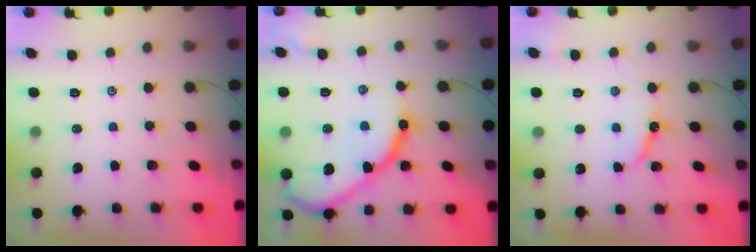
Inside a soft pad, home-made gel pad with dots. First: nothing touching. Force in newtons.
{"total": 16.7, "press": 16.6, "slide": 1.6}
{"total": 8.0, "press": 8.0, "slide": 0.7}